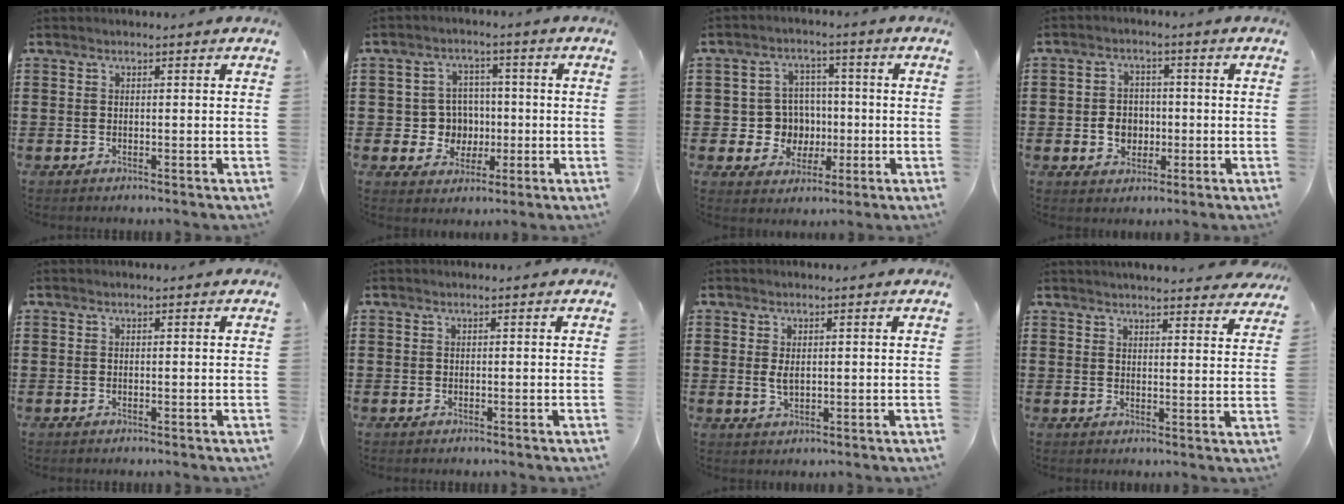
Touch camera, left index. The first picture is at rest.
{"total": 5.8, "force": [-0.4, 5.6, 1.5], "torque": [-0.043, 0.011, -0.006]}
{"total": 6.5, "force": [-0.4, 6.3, 1.6], "torque": [-0.048, 0.012, -0.004]}
{"total": 4.1, "force": [-0.8, 3.5, 1.9], "torque": [-0.039, 0.004, -0.021]}
{"total": 0.0}
{"total": 0.0}
{"total": 2.1, "force": [0.3, 1.0, 1.8], "torque": [-0.046, 0.001, 0.001]}
{"total": 3.7, "force": [3.7, -0.1, 0.4], "torque": [-0.013, -0.019, 0.066]}